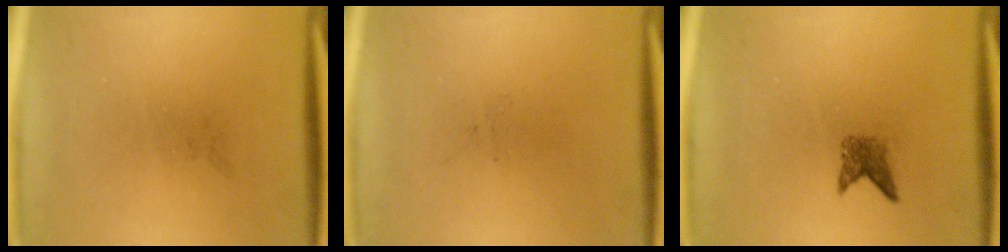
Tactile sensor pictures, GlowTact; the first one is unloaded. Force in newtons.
{"total": 0.0}
{"total": 1.9}